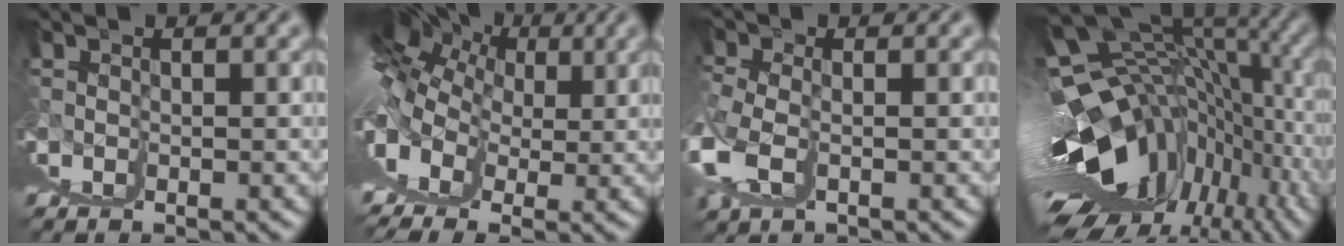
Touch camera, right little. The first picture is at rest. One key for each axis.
{"total": 7.9, "fx": 4.8, "fy": 2.1, "fz": 5.8, "tx": -0.091, "ty": 0.037, "tz": 0.074}
{"total": 2.3, "fx": 1.9, "fy": 1.0, "fz": 0.6, "tx": -0.015, "ty": 0.010, "tz": 0.030}
{"total": 17.0, "fx": 2.1, "fy": 5.8, "fz": 15.8, "tx": -0.179, "ty": 0.016, "tz": 0.048}